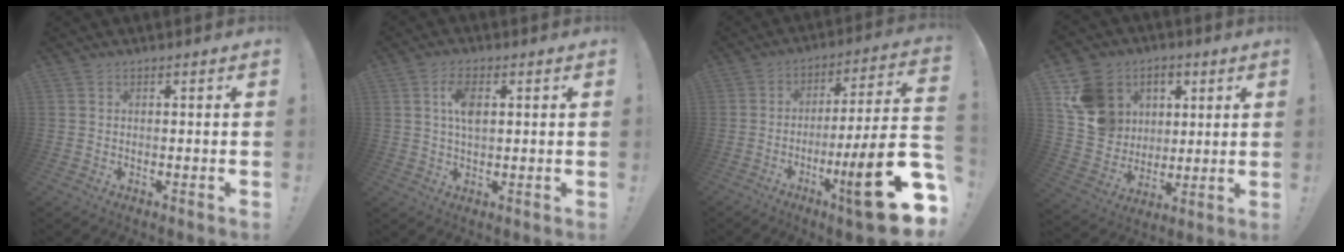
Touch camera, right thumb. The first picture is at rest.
{"total": 6.4, "force": [1.7, 3.2, 5.3], "torque": [-0.087, -0.005, 0.024]}
{"total": 23.1, "force": [-8.3, 3.4, 21.3], "torque": [-0.324, 0.035, -0.129]}
{"total": 14.7, "force": [5.0, 13.1, 4.3], "torque": [-0.060, -0.017, 0.123]}